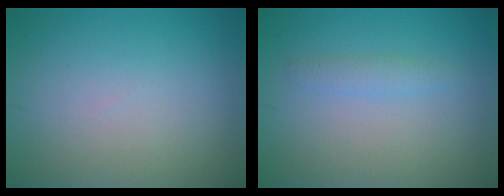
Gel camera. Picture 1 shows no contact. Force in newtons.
{"total": 1.3, "press": 1.3, "slide": 0.0}